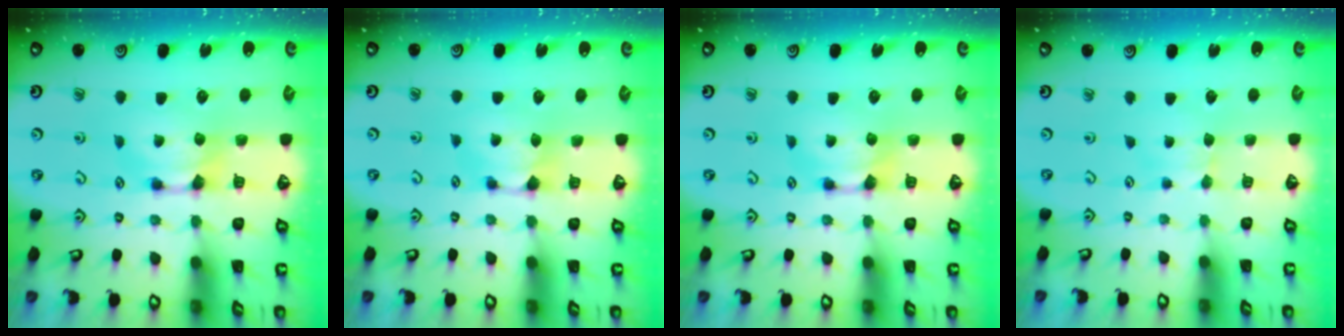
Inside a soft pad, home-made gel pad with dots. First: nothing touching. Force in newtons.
{"total": 0.9, "press": 0.7, "slide": 0.6}
{"total": 0.0}
{"total": 1.9, "press": 1.8, "slide": 0.4}